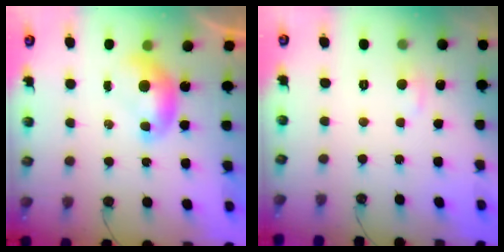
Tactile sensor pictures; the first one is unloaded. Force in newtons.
{"total": 1.1, "press": 0.9, "slide": 0.6}